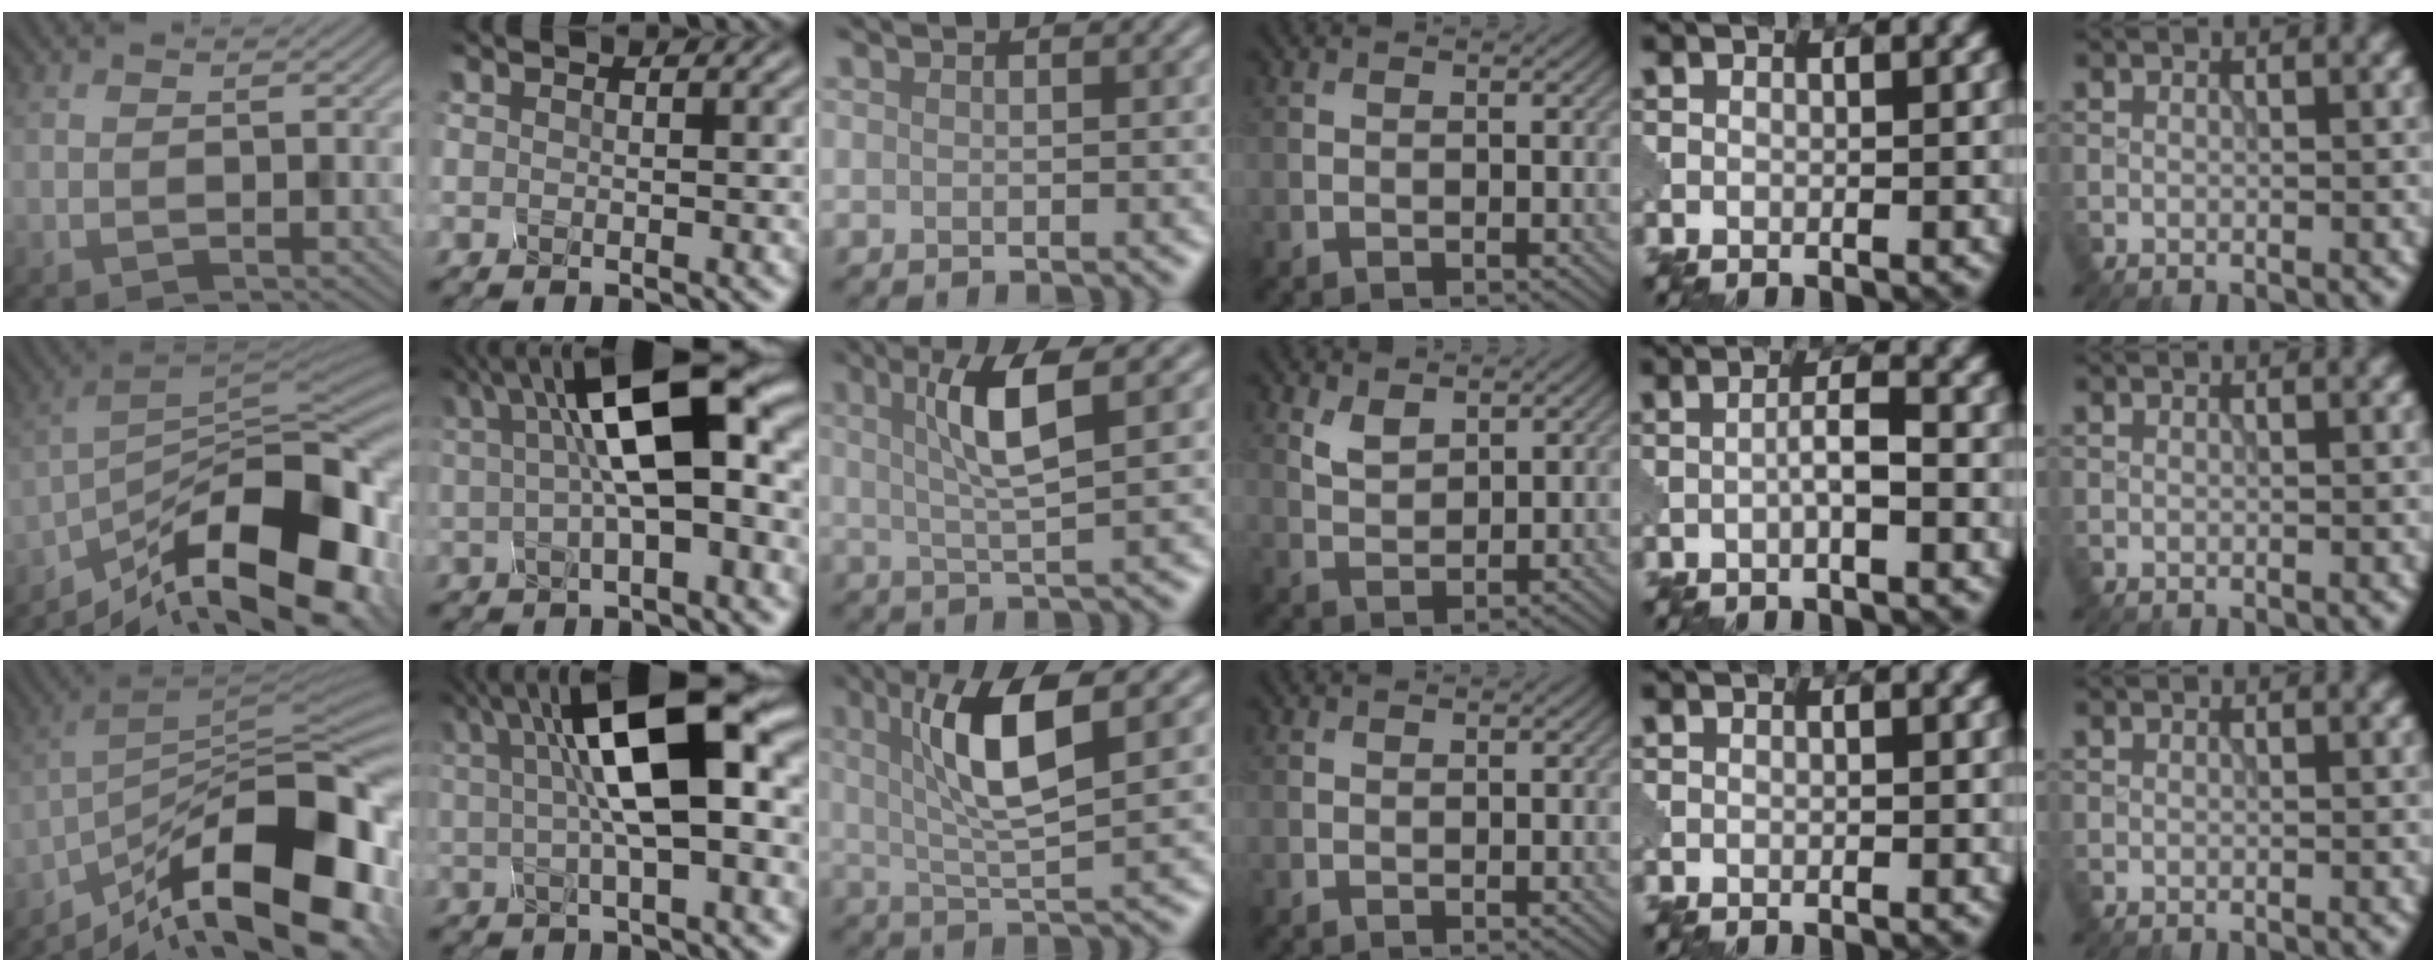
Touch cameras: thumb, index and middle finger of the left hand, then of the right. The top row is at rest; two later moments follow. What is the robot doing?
{"motion": "assemble", "object": "glue stick"}